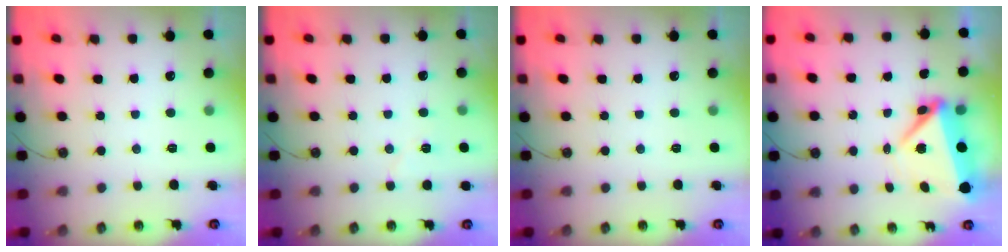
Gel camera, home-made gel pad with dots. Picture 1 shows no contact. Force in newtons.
{"total": 4.9, "press": 4.6, "slide": 1.7}
{"total": 0.0}
{"total": 7.8, "press": 7.7, "slide": 0.7}